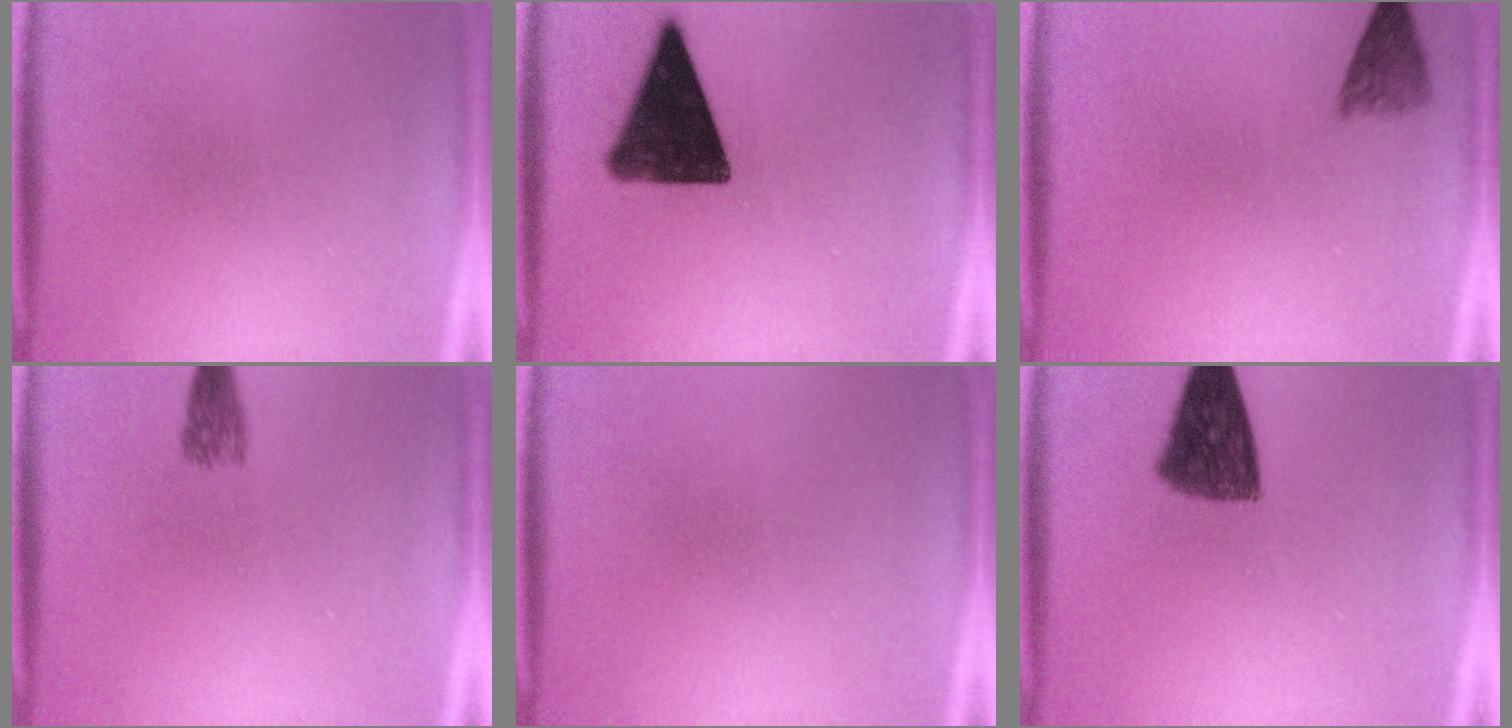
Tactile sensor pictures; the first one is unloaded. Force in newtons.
{"total": 14.4}
{"total": 2.8}
{"total": 2.7}
{"total": 0.0}
{"total": 9.7}